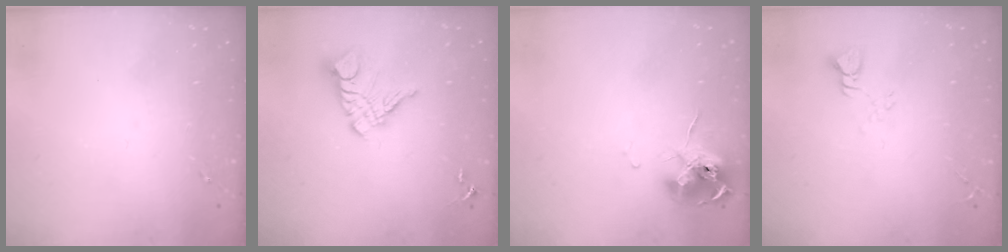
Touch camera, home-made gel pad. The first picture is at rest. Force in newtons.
{"total": 12.1, "press": 12.0, "slide": 1.1}
{"total": 11.2, "press": 11.1, "slide": 1.1}
{"total": 2.8, "press": 2.8, "slide": 0.2}